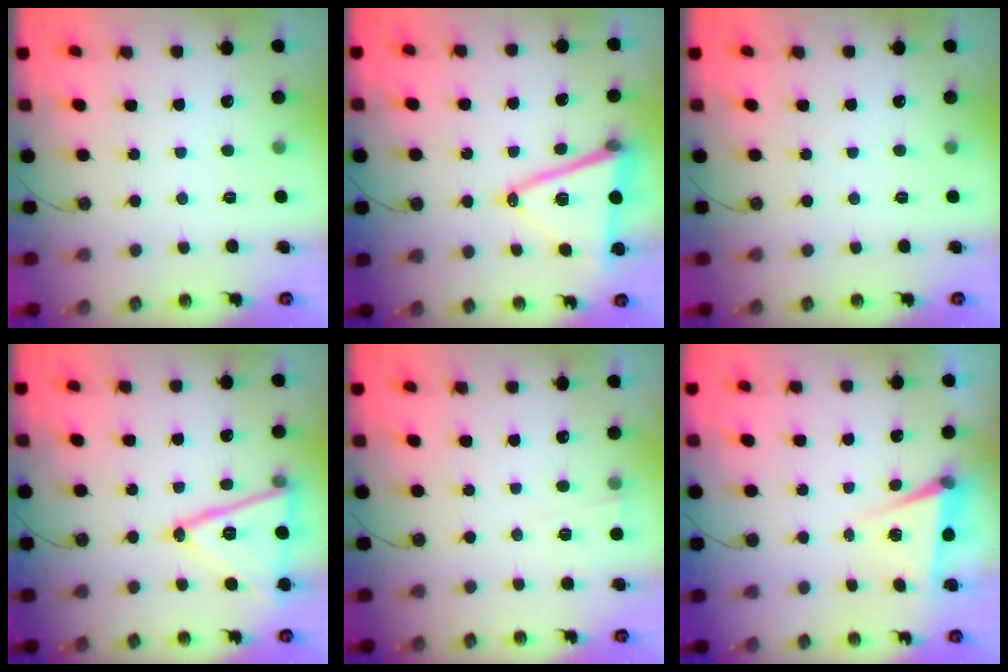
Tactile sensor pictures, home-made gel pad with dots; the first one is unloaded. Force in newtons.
{"total": 14.7, "press": 14.2, "slide": 3.8}
{"total": 0.0}
{"total": 17.1, "press": 16.8, "slide": 3.4}
{"total": 3.1, "press": 2.9, "slide": 1.1}
{"total": 6.1, "press": 4.2, "slide": 4.3}